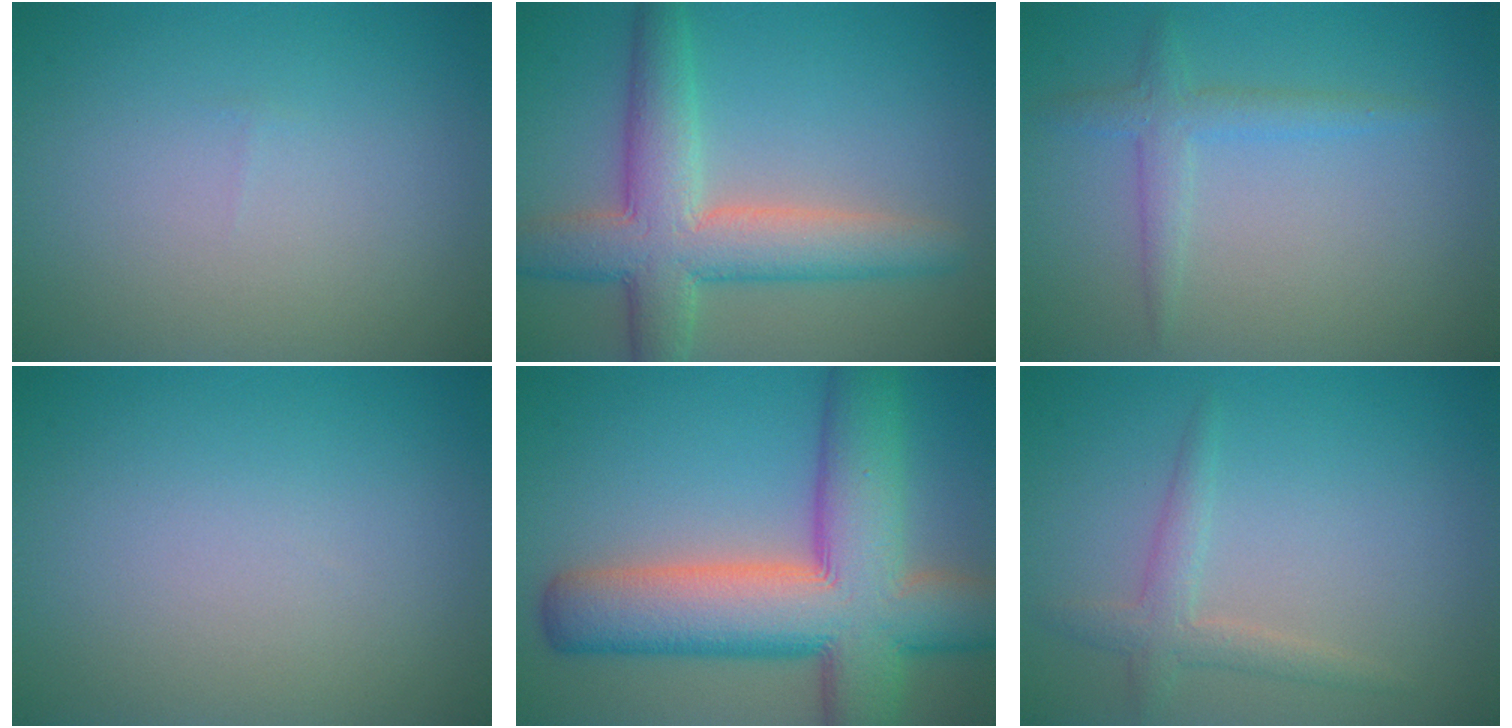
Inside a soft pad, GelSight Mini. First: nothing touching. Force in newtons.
{"total": 7.3, "press": 7.3, "slide": 0.4}
{"total": 2.1, "press": 2.1, "slide": 0.1}
{"total": 0.0}
{"total": 13.1, "press": 13.1, "slide": 0.7}
{"total": 2.1, "press": 2.1, "slide": 0.1}